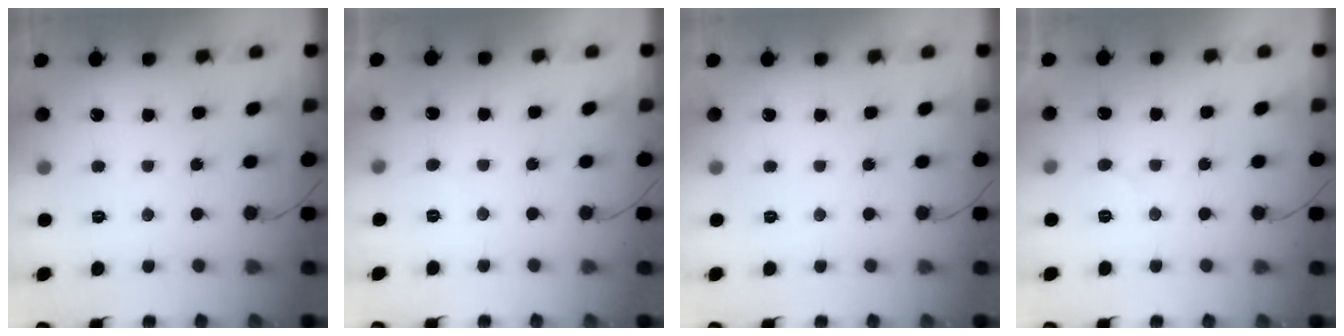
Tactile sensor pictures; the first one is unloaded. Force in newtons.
{"total": 2.3, "press": 2.3, "slide": 0.2}
{"total": 0.0}
{"total": 4.4, "press": 4.4, "slide": 0.4}